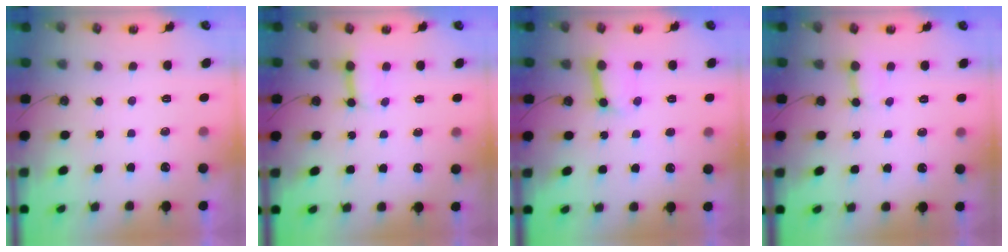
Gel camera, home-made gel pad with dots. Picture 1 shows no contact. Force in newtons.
{"total": 3.8, "press": 3.8, "slide": 0.5}
{"total": 8.9, "press": 8.8, "slide": 1.2}
{"total": 3.0, "press": 3.0, "slide": 0.2}